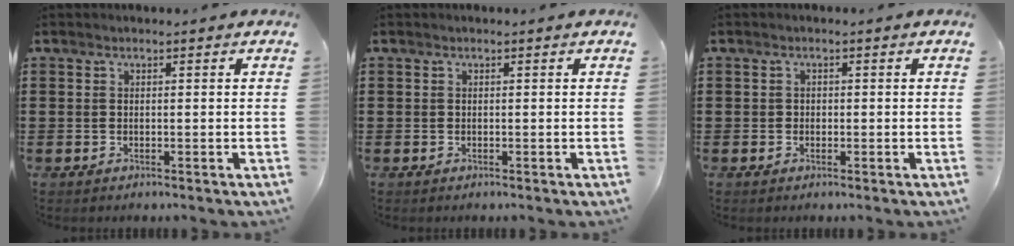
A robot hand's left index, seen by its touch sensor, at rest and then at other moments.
{"total": 0.0}
{"total": 0.7, "force": [-0.2, 0.7, 0.2], "torque": [-0.005, 0.004, -0.004]}